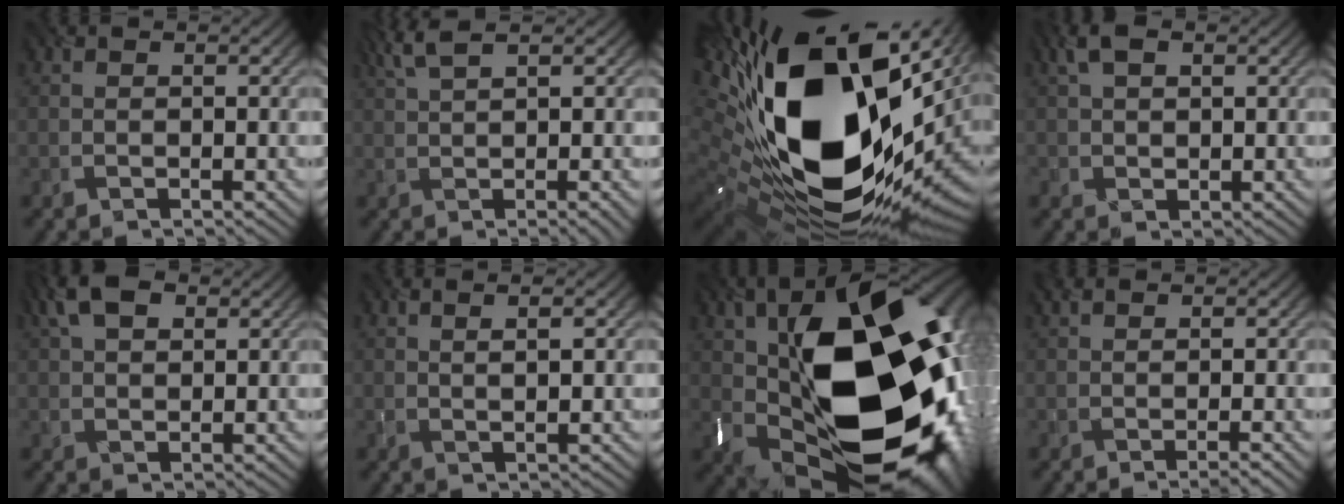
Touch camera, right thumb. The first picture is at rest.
{"total": 5.4, "force": [1.9, 1.1, 5.0], "torque": [-0.073, 0.017, 0.039]}
{"total": 22.0, "force": [2.7, 12.9, 17.6], "torque": [-0.364, -0.055, 0.069]}
{"total": 2.7, "force": [1.5, 1.9, 1.3], "torque": [-0.031, 0.004, 0.027]}
{"total": 4.2, "force": [2.4, 2.6, 2.2], "torque": [-0.055, 0.011, 0.042]}
{"total": 1.3, "force": [0.8, 0.2, 1.1], "torque": [-0.014, 0.004, 0.018]}
{"total": 22.5, "force": [0.8, 15.6, 16.2], "torque": [-0.283, -0.057, 0.061]}
{"total": 2.0, "force": [-0.1, 0.5, 1.9], "torque": [-0.028, 0.009, -0.005]}